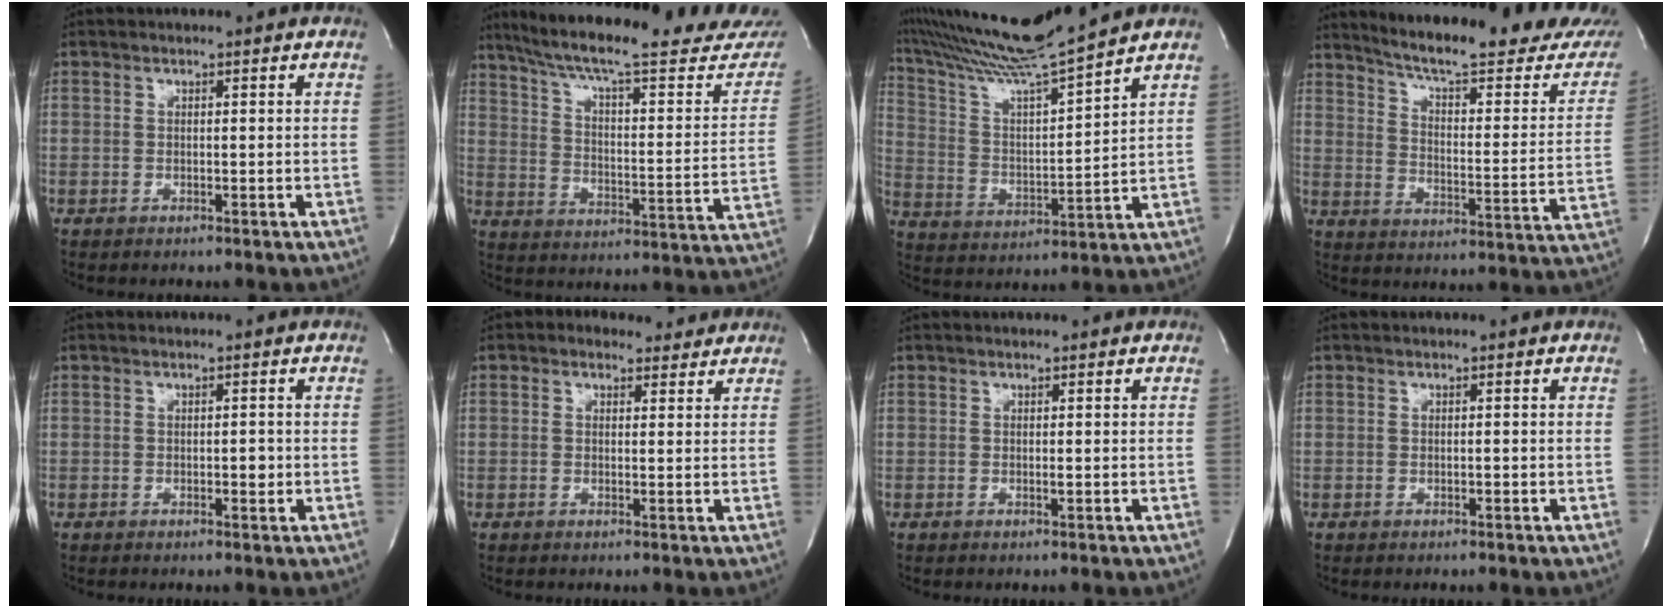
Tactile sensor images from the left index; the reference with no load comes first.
{"total": 29.2, "force": [25.6, 3.8, 13.6], "torque": [-0.214, -0.055, 0.334]}
{"total": 15.0, "force": [13.6, -2.2, 5.9], "torque": [-0.122, -0.016, 0.244]}
{"total": 26.7, "force": [24.0, 3.0, 11.3], "torque": [-0.166, -0.087, 0.299]}
{"total": 1.1, "force": [-0.2, 0.6, 1.0], "torque": [-0.013, 0.001, -0.002]}
{"total": 4.1, "force": [3.1, 2.4, 1.0], "torque": [-0.017, 0.020, 0.042]}
{"total": 0.0}
{"total": 0.0}